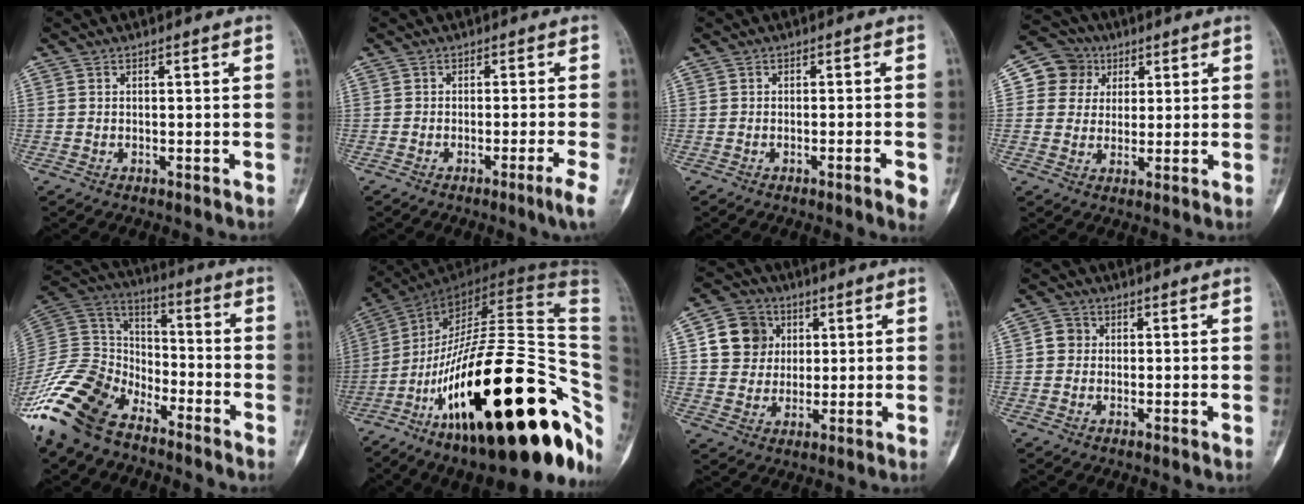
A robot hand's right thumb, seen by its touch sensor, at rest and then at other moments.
{"total": 3.4, "force": [-1.7, -0.8, 2.8], "torque": [-0.055, -0.002, -0.029]}
{"total": 2.8, "force": [-1.3, 0.2, 2.5], "torque": [-0.039, 0.000, -0.018]}
{"total": 7.8, "force": [2.6, 7.2, 1.3], "torque": [0.015, 0.001, 0.039]}
{"total": 19.9, "force": [-13.4, 10.9, 9.9], "torque": [-0.199, 0.068, -0.260]}
{"total": 37.9, "force": [-12.1, 14.1, 33.1], "torque": [-0.425, 0.092, -0.186]}
{"total": 10.5, "force": [2.9, 9.3, 3.9], "torque": [-0.037, -0.002, 0.049]}
{"total": 3.2, "force": [0.3, 3.0, 1.1], "torque": [-0.002, 0.006, 0.002]}